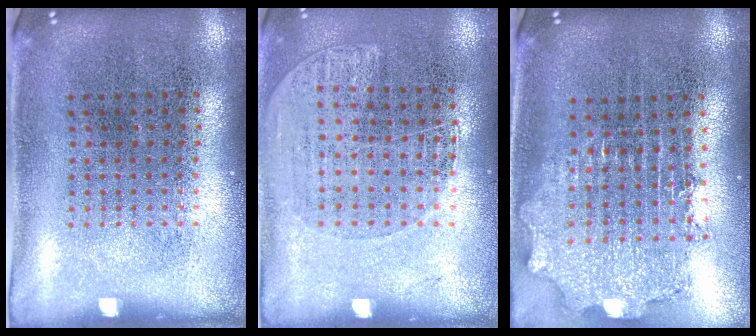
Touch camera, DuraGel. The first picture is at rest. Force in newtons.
{"total": 1.1, "press": 1.0, "slide": 0.5}
{"total": 2.1, "press": 1.6, "slide": 1.4}